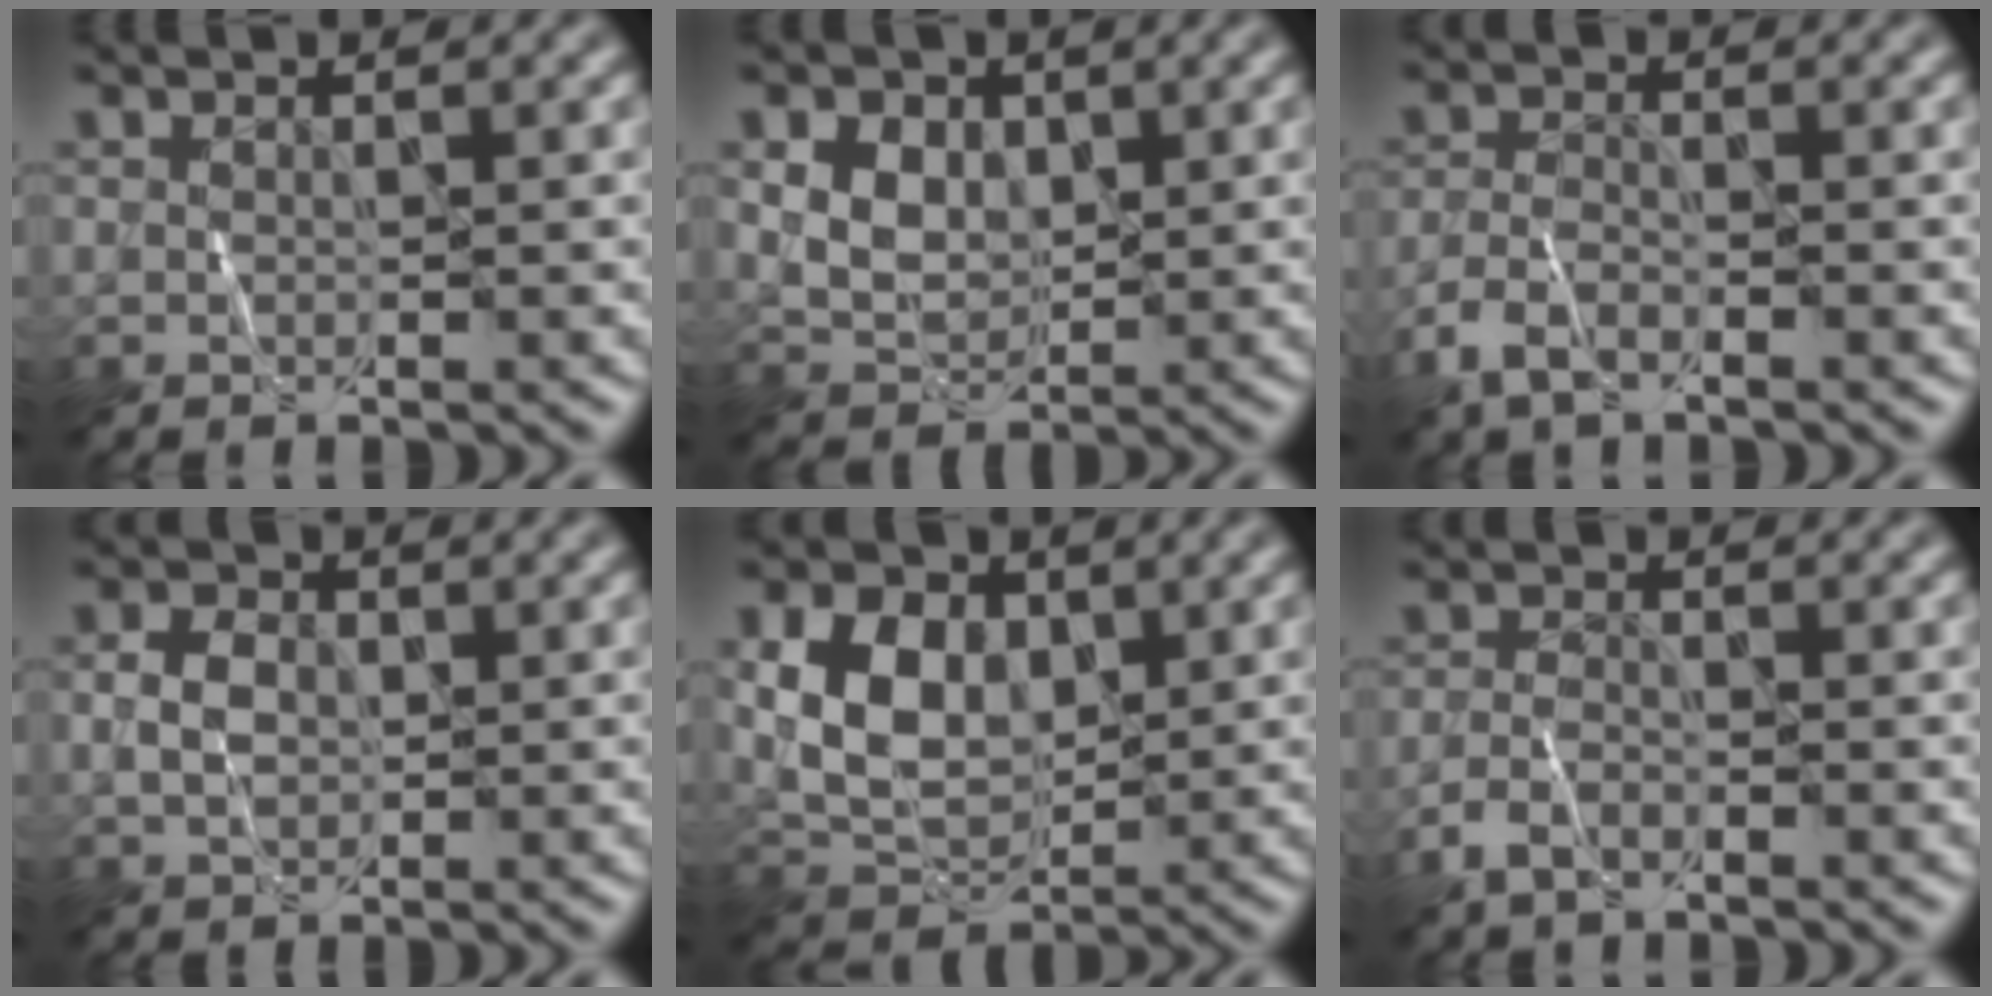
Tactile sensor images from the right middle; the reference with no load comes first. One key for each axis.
{"total": 4.2, "fx": 1.3, "fy": 3.2, "fz": 2.4, "tx": -0.055, "ty": 0.005, "tz": 0.020}
{"total": 2.9, "fx": -2.1, "fy": 1.0, "fz": 1.7, "tx": -0.040, "ty": 0.001, "tz": -0.050}
{"total": 2.4, "fx": -0.1, "fy": 1.8, "fz": 1.5, "tx": -0.033, "ty": 0.004, "tz": -0.004}
{"total": 5.5, "fx": 1.0, "fy": 3.9, "fz": 3.7, "tx": -0.079, "ty": 0.000, "tz": 0.021}
{"total": 2.1, "fx": -1.6, "fy": 0.8, "fz": 1.2, "tx": -0.025, "ty": 0.002, "tz": -0.038}